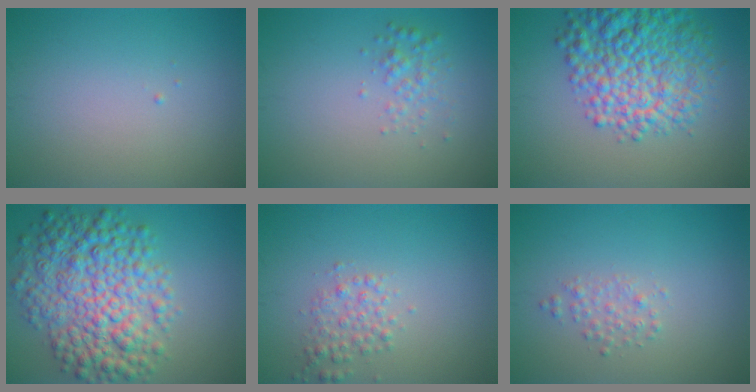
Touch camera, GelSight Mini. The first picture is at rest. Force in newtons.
{"total": 1.7, "press": 1.7, "slide": 0.1}
{"total": 9.4, "press": 9.4, "slide": 0.4}
{"total": 9.1, "press": 9.1, "slide": 0.1}
{"total": 2.0, "press": 2.0, "slide": 0.1}
{"total": 1.4, "press": 1.4, "slide": 0.0}